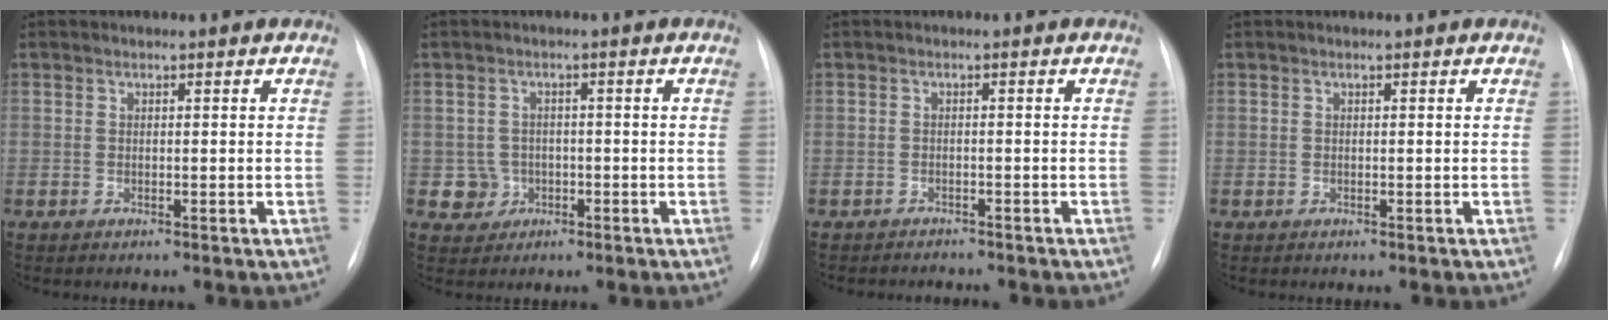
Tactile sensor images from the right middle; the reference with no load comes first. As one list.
[{"total": 3.0, "force": [-0.7, 2.9, 0.0], "torque": [0.008, 0.009, -0.009]}, {"total": 2.5, "force": [-2.4, 0.7, 0.1], "torque": [0.002, -0.005, -0.033]}, {"total": 0.0}]